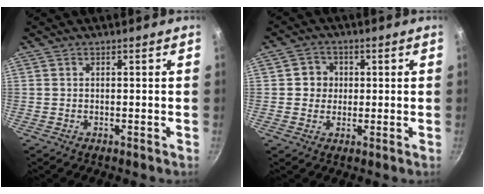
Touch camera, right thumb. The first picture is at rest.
{"total": 4.3, "force": [0.6, 4.1, 1.2], "torque": [0.013, 0.004, 0.003]}